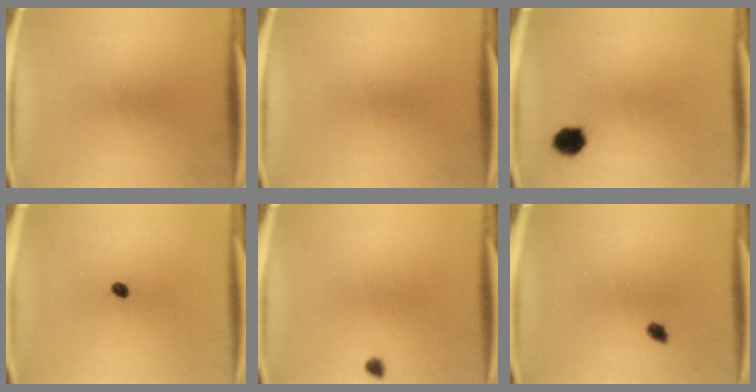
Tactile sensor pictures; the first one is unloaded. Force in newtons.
{"total": 0.0}
{"total": 4.3}
{"total": 1.7}
{"total": 1.2}
{"total": 1.5}